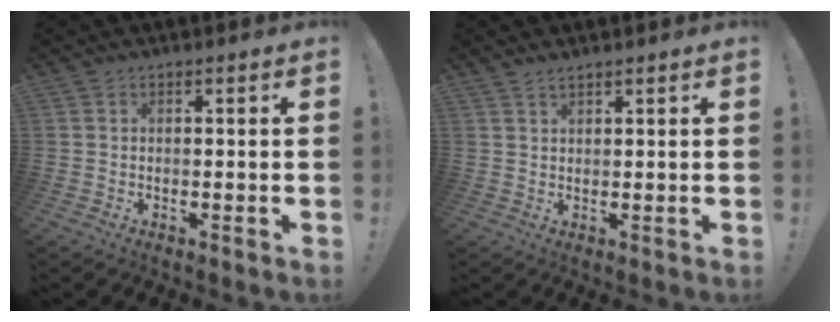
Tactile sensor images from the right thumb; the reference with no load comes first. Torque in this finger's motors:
{"motor_torque": [-0.08, -0.07, 0.10, 0.12, 0.07]}